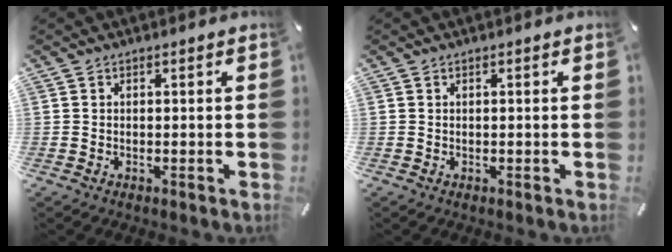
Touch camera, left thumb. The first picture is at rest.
{"total": 0.0}